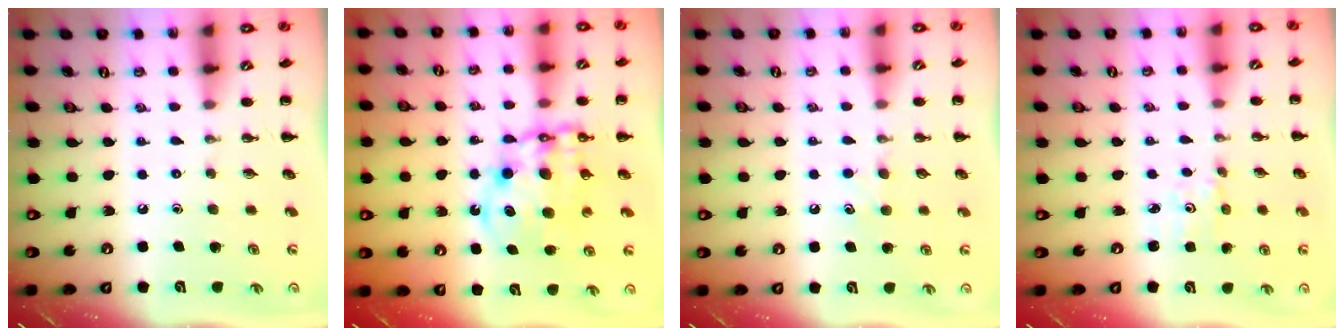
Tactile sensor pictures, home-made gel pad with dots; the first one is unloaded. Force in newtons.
{"total": 11.6, "press": 11.4, "slide": 2.5}
{"total": 5.9, "press": 5.7, "slide": 1.5}
{"total": 1.6, "press": 1.6, "slide": 0.2}